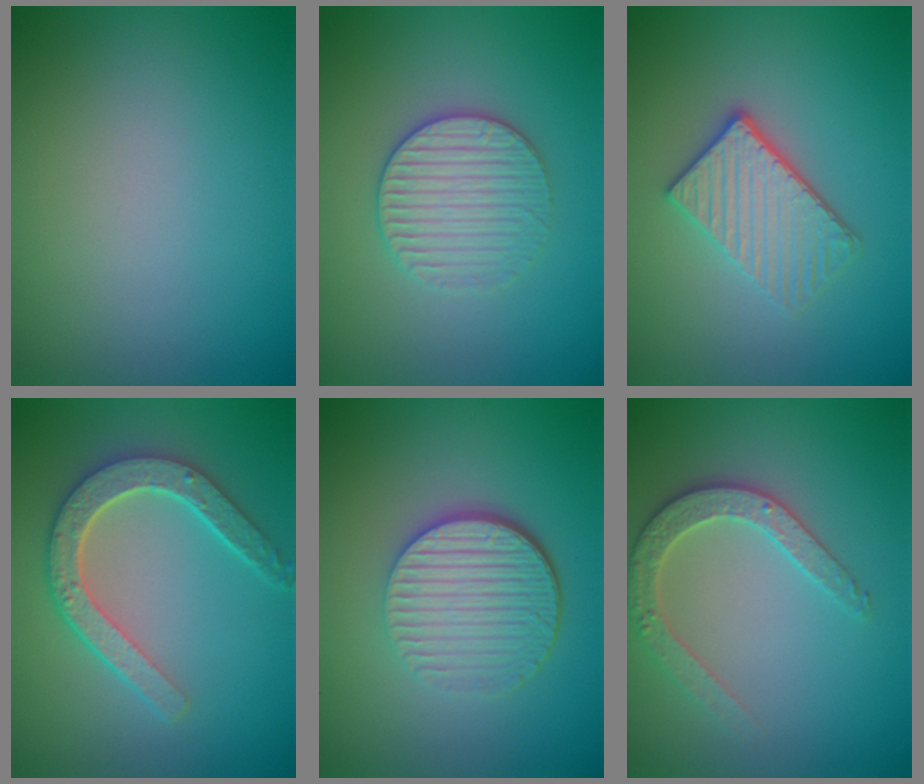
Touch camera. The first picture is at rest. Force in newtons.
{"total": 3.1, "press": 3.1, "slide": 0.4}
{"total": 3.7, "press": 3.2, "slide": 1.9}
{"total": 4.8, "press": 3.8, "slide": 2.9}
{"total": 5.7, "press": 4.0, "slide": 4.0}
{"total": 3.1, "press": 3.0, "slide": 0.7}